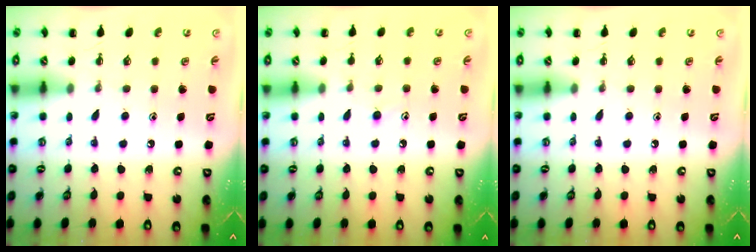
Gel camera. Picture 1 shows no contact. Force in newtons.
{"total": 7.5, "press": 7.1, "slide": 2.2}
{"total": 0.0}